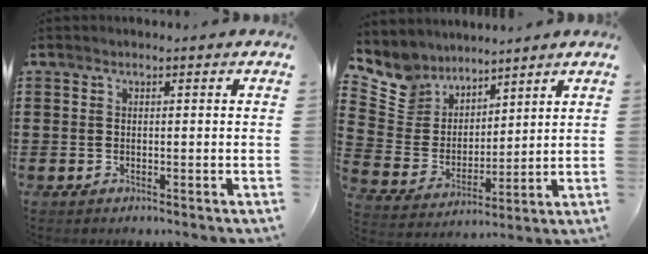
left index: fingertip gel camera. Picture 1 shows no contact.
{"total": 8.0, "force": [6.7, 4.4, -0.4], "torque": [-0.050, -0.054, 0.129]}